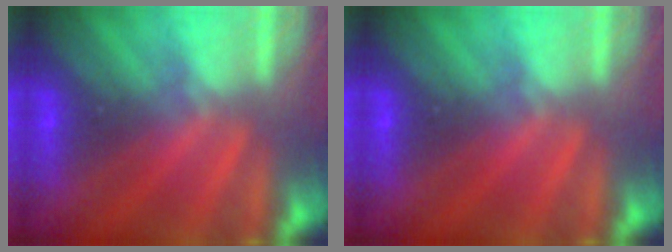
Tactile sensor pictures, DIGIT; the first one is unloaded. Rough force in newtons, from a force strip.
{"total": 0.0}